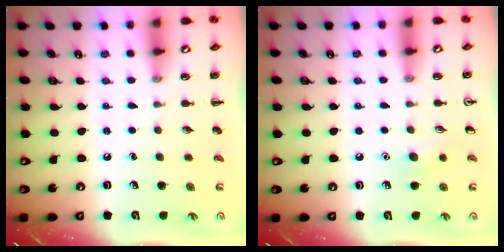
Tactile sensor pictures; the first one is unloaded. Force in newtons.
{"total": 5.4, "press": 5.2, "slide": 1.6}